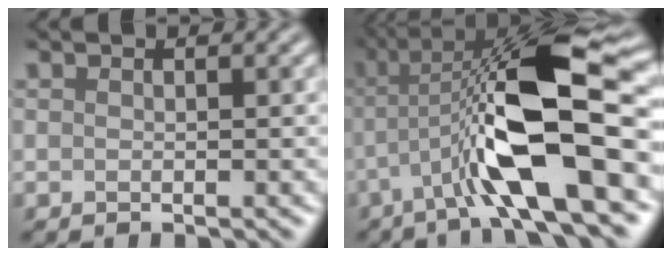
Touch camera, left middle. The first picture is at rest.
{"total": 11.4, "force": [-2.6, 2.3, 10.8], "torque": [-0.219, -0.002, -0.026]}